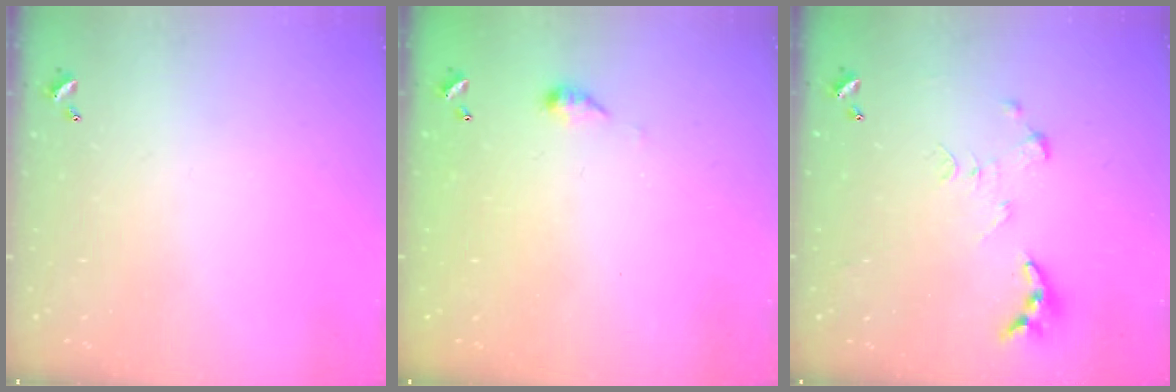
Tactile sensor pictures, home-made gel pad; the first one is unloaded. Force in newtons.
{"total": 3.5, "press": 3.4, "slide": 0.6}
{"total": 0.0}